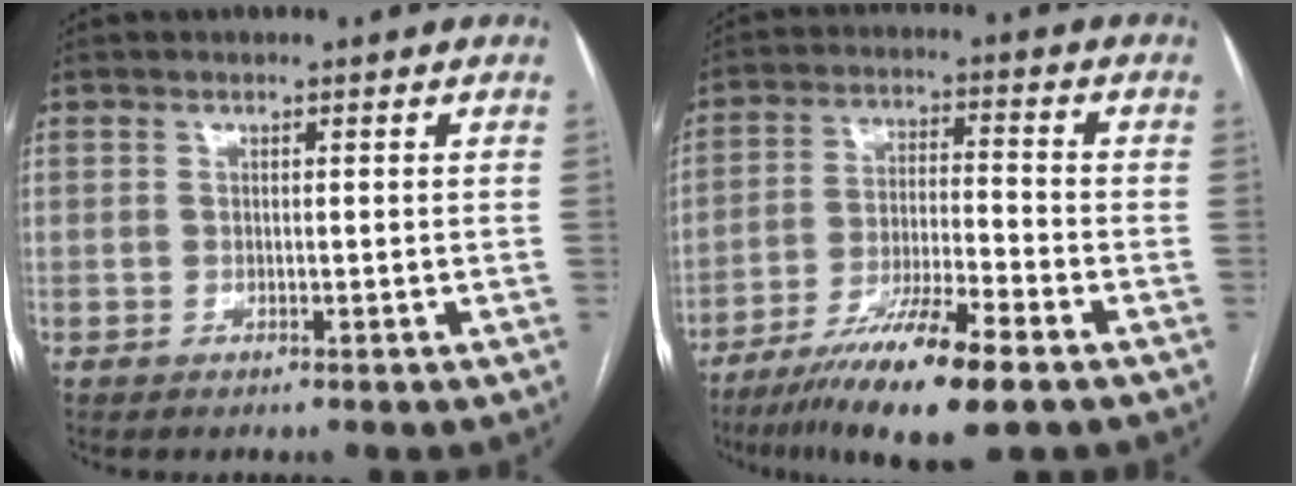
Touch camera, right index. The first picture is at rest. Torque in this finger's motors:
{"motor_torque": [0.45, -0.51, 0.70, 0.15]}